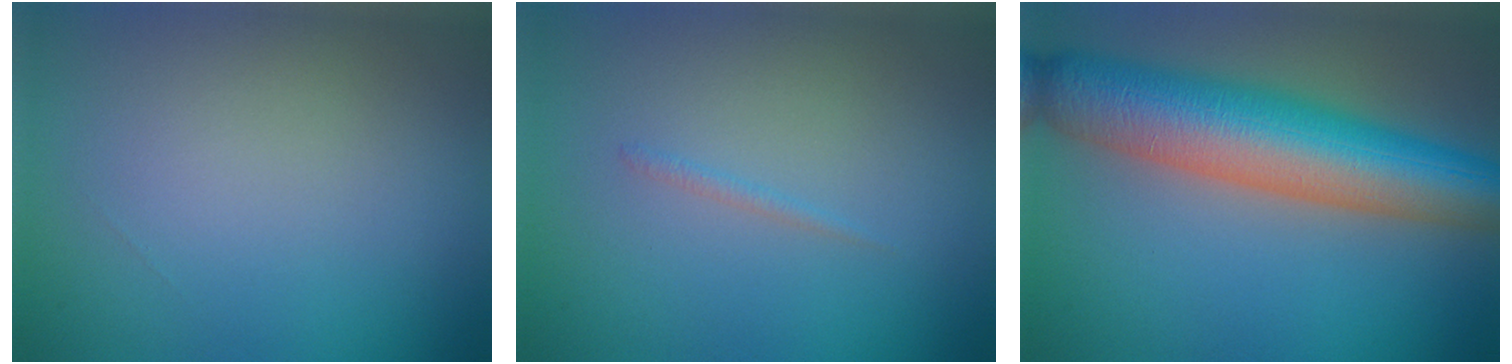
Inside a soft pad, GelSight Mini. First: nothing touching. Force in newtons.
{"total": 0.6, "press": 0.5, "slide": 0.1}
{"total": 10.9, "press": 10.9, "slide": 0.3}